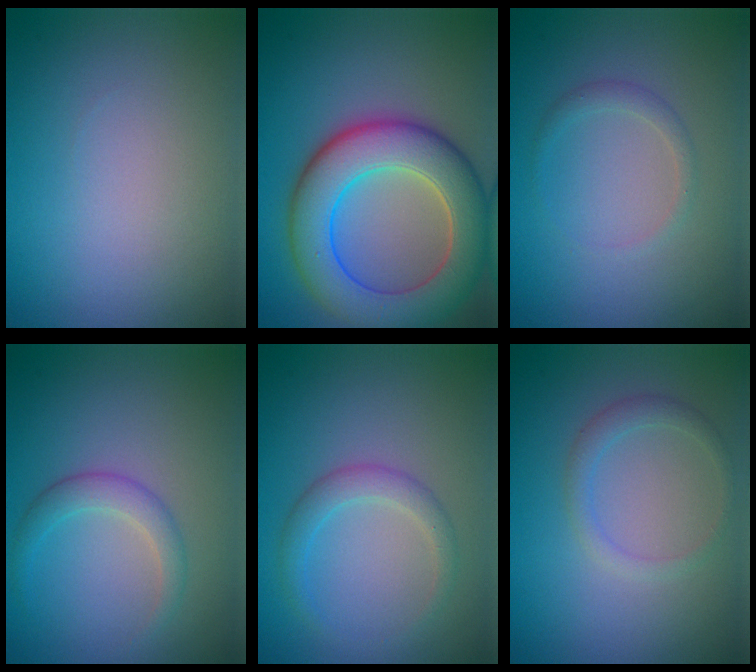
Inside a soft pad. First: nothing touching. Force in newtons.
{"total": 9.4, "press": 9.3, "slide": 0.6}
{"total": 1.2, "press": 1.2, "slide": 0.0}
{"total": 2.1, "press": 2.1, "slide": 0.1}
{"total": 2.2, "press": 2.2, "slide": 0.0}
{"total": 1.7, "press": 1.7, "slide": 0.1}